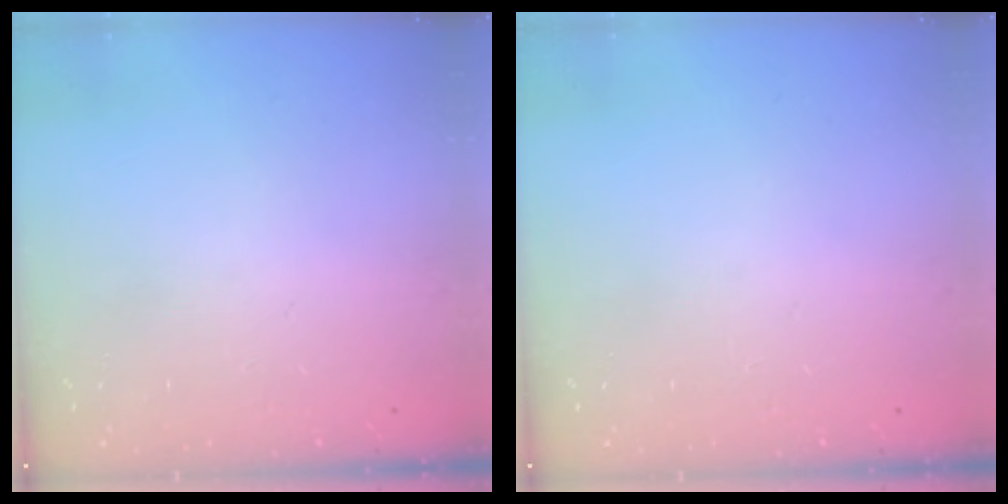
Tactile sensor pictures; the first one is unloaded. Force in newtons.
{"total": 0.0}